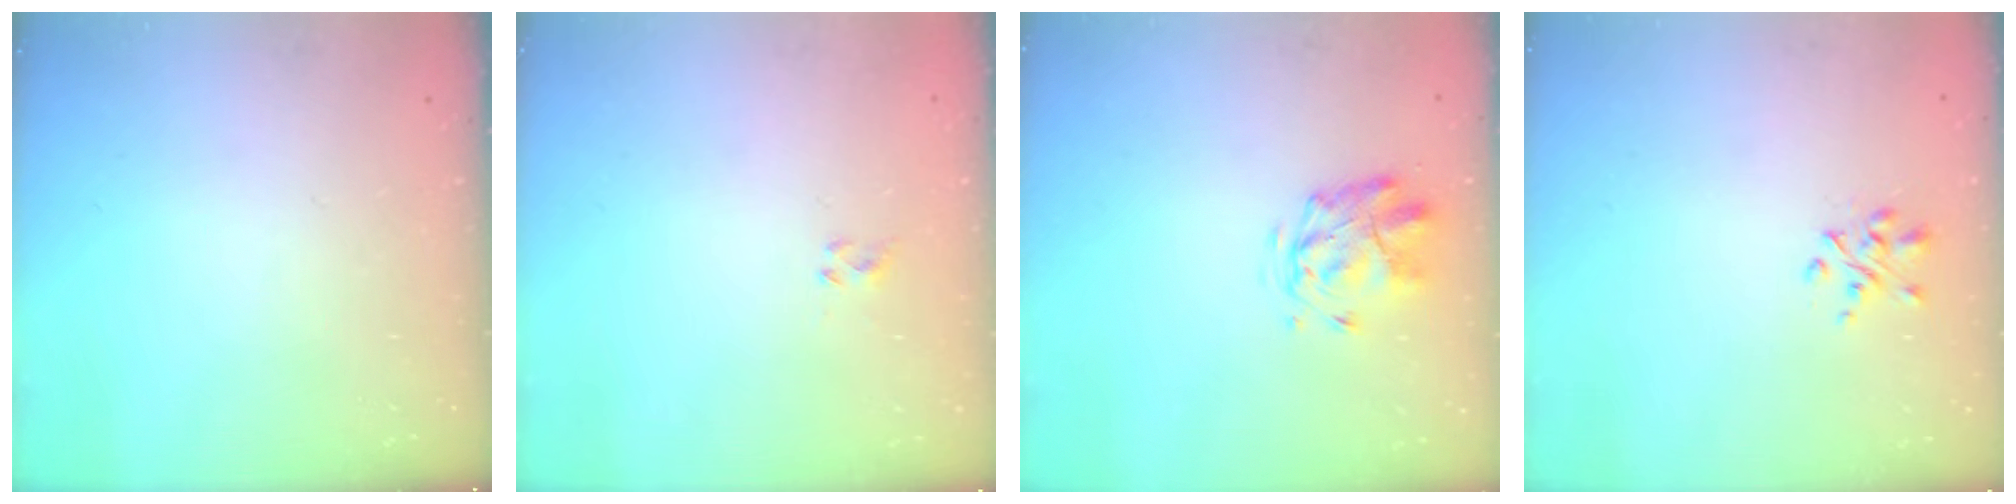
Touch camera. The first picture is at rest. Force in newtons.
{"total": 2.2, "press": 2.1, "slide": 0.7}
{"total": 2.9, "press": 2.5, "slide": 1.5}
{"total": 2.7, "press": 2.5, "slide": 1.0}